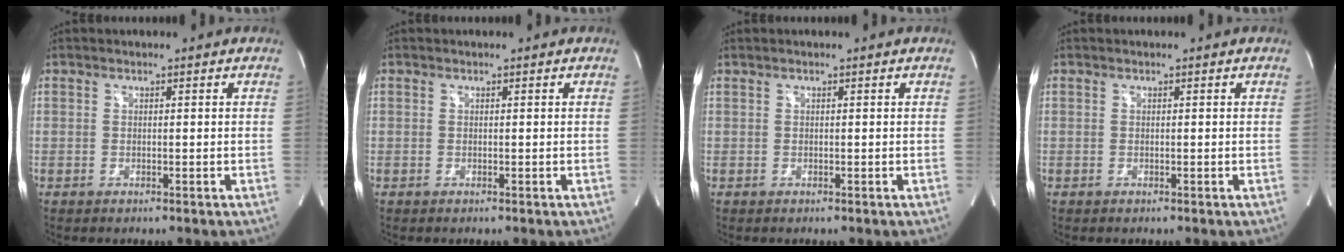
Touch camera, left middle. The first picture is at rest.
{"total": 0.5, "force": [-0.2, -0.3, -0.4], "torque": [0.008, -0.003, -0.004]}
{"total": 0.0}
{"total": 0.0}